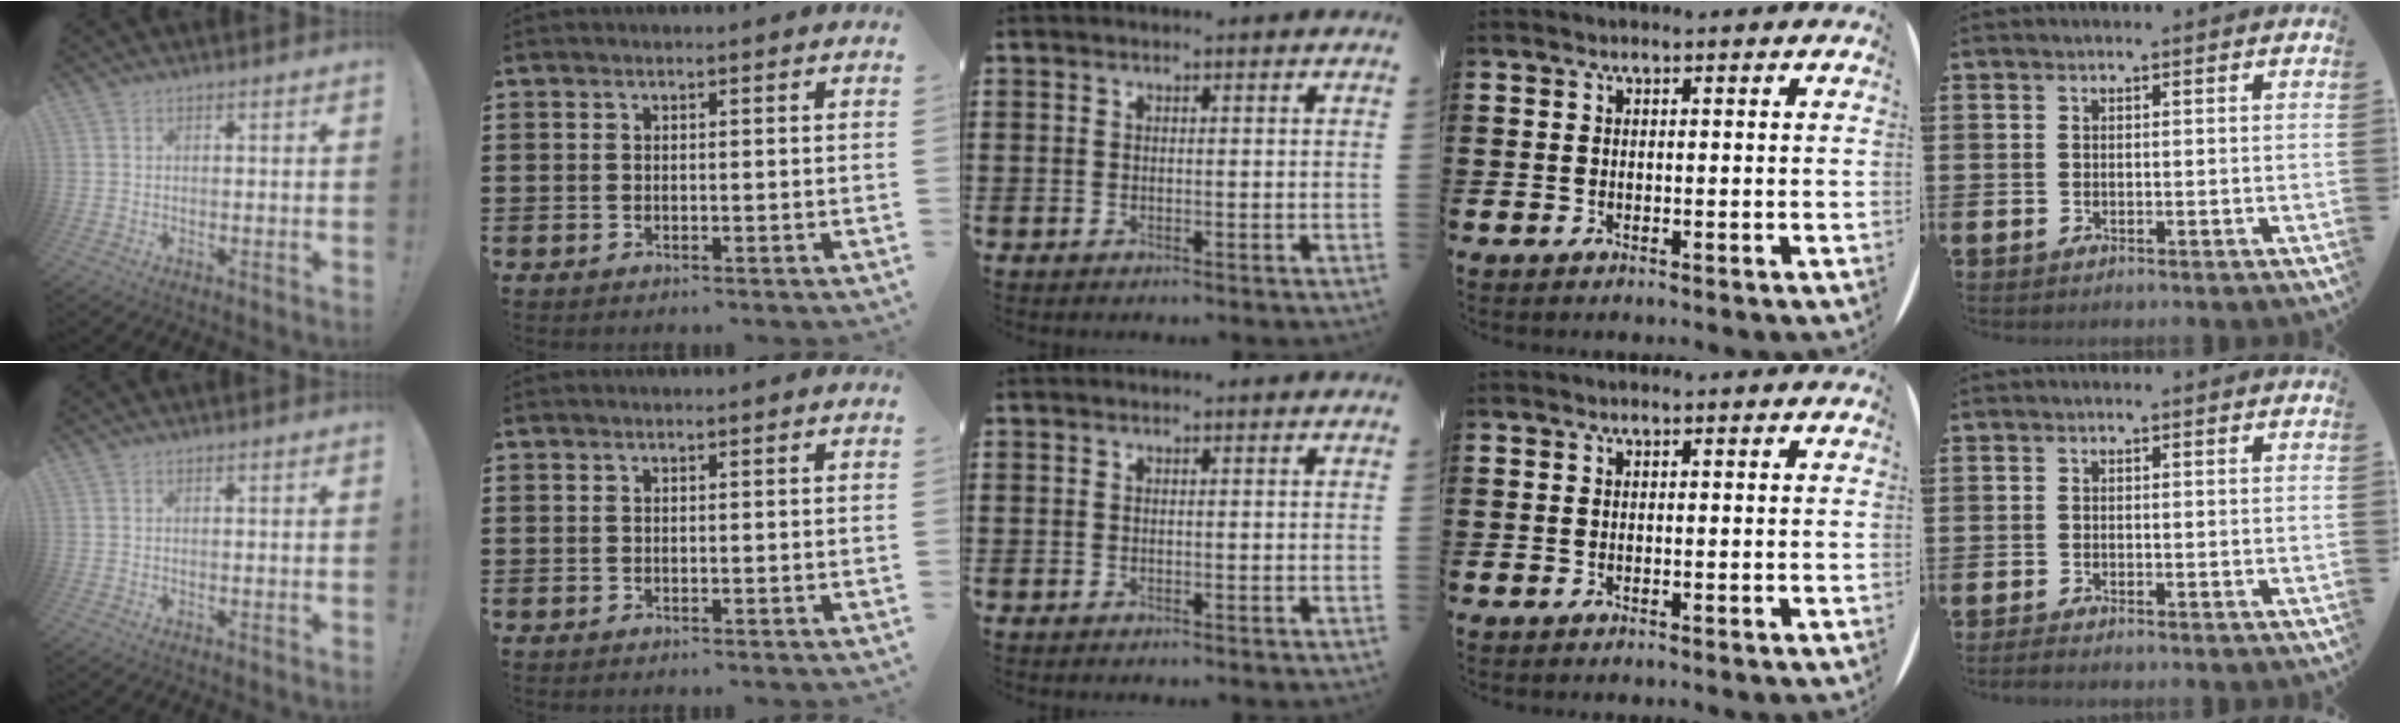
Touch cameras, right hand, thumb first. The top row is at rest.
{"little": {"total": 0.8, "force": [-0.7, 0.0, 0.3], "torque": [-0.007, -0.002, -0.013]}}